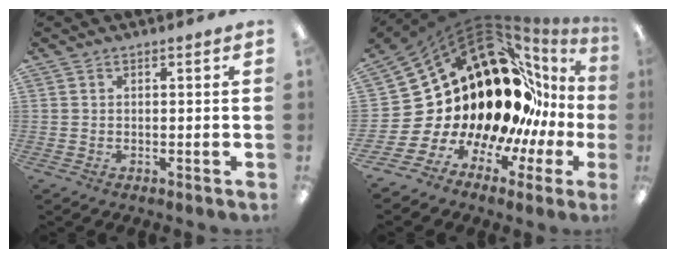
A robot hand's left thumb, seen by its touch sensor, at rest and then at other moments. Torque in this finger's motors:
{"motor_torque": [1.47, 3.53, 1.41, 1.36, 0.18]}